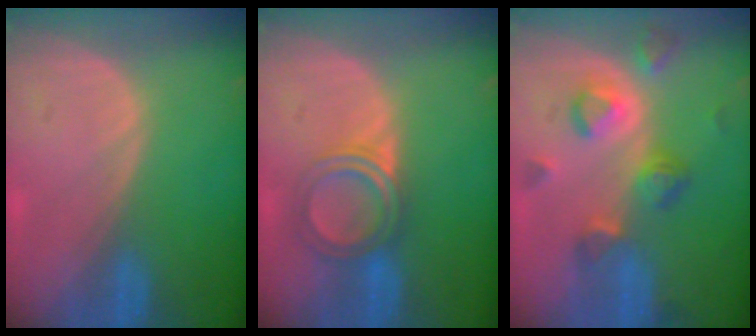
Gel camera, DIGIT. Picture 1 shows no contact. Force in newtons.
{"total": 5.1, "press": 5.0, "slide": 0.9}
{"total": 7.1, "press": 7.0, "slide": 1.2}